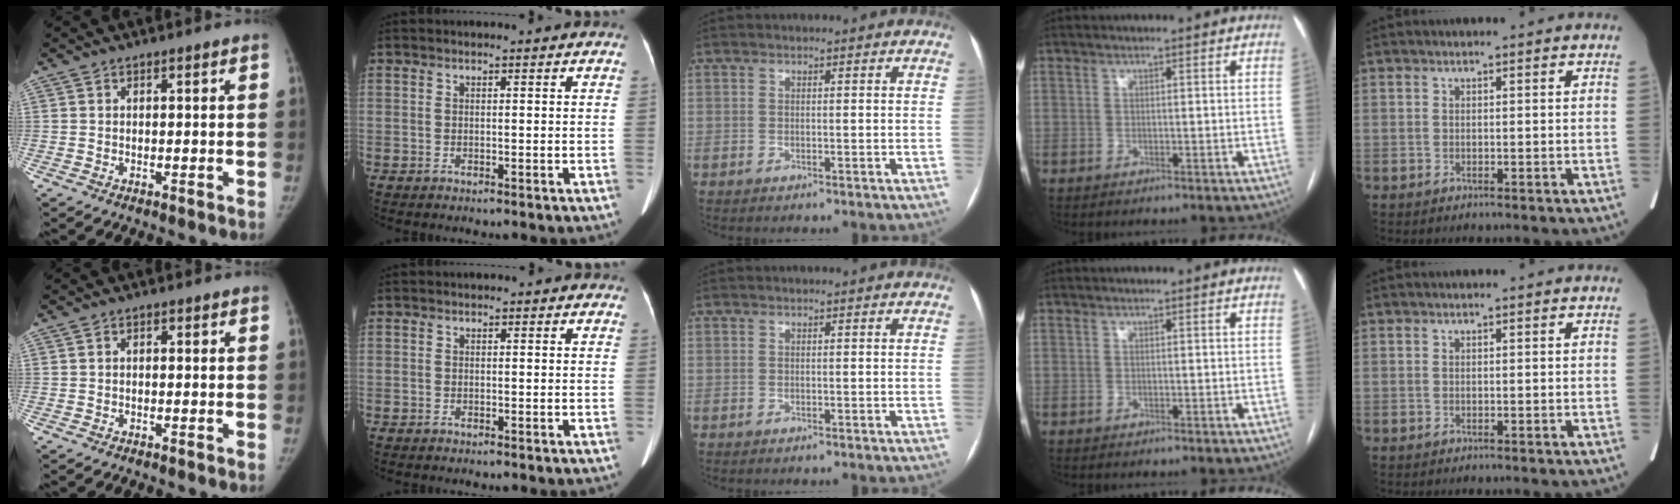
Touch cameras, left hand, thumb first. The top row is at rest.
{"thumb": {"total": 0.7, "force": [-0.1, 0.5, 0.4], "torque": [0.001, 0.003, -0.007]}, "index": {"total": 0.7, "force": [0.2, 0.7, 0.0], "torque": [0.006, 0.003, -0.003]}}